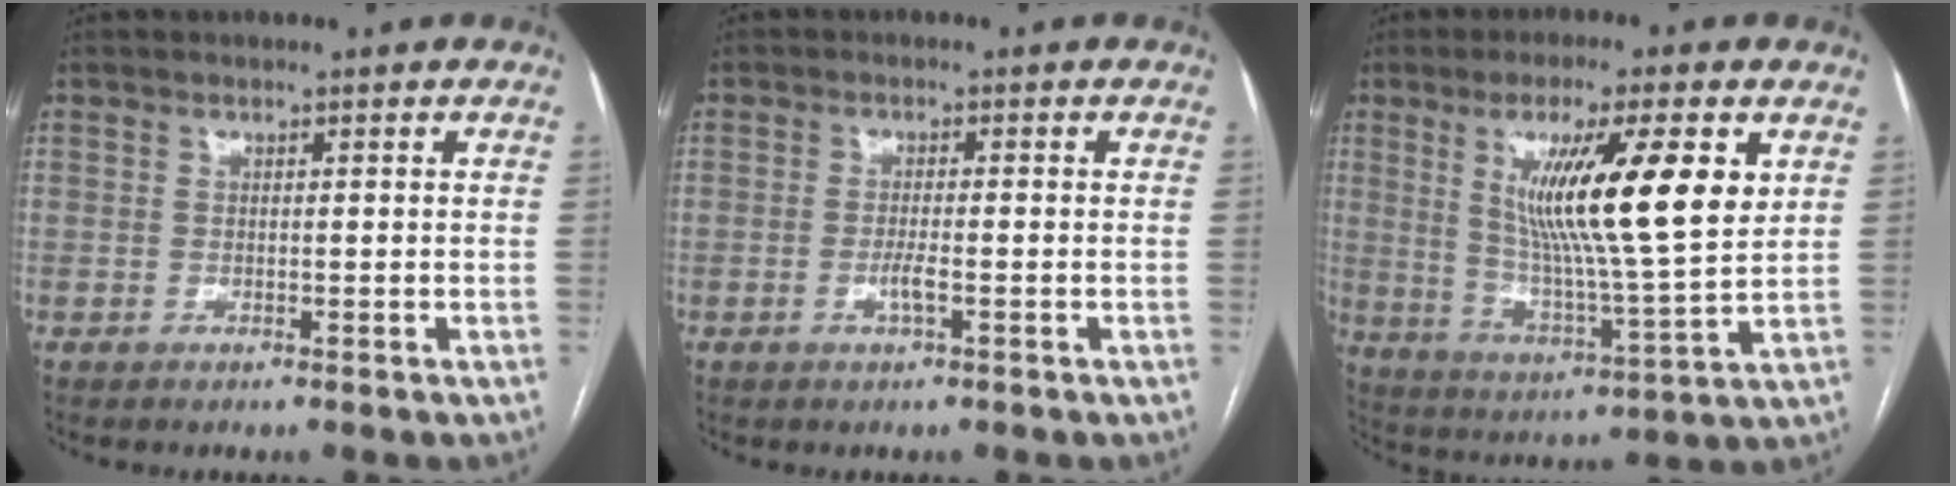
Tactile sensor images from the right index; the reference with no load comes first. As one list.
[{"total": 2.1, "force": [-0.8, 0.1, 2.0], "torque": [-0.039, -0.002, -0.016]}, {"total": 16.5, "force": [5.4, 0.9, 15.6], "torque": [-0.276, -0.010, 0.091]}]